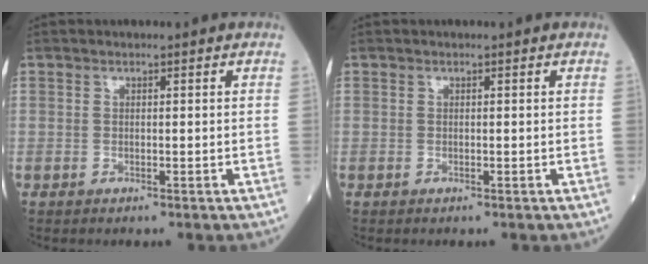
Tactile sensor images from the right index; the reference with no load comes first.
{"total": 0.0}